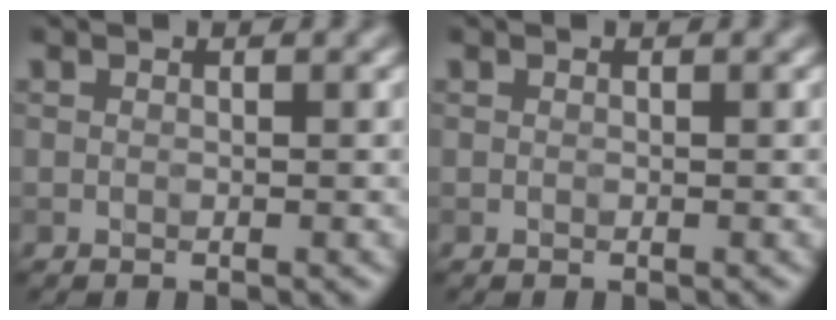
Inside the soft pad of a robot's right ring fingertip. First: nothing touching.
{"total": 0.0}